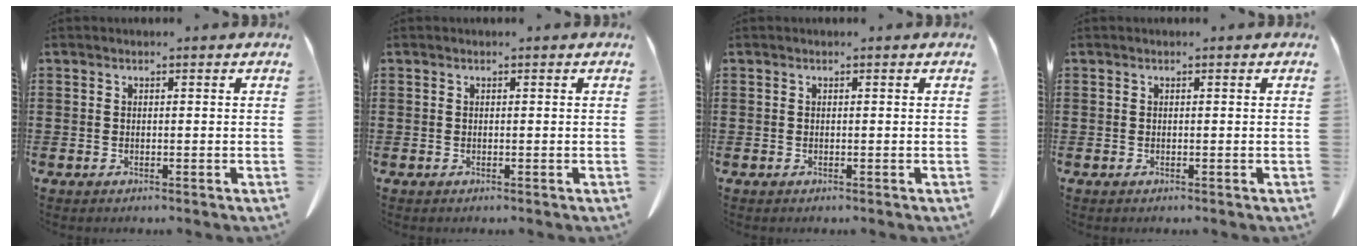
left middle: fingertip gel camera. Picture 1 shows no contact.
{"total": 0.0}
{"total": 0.0}
{"total": 0.0}